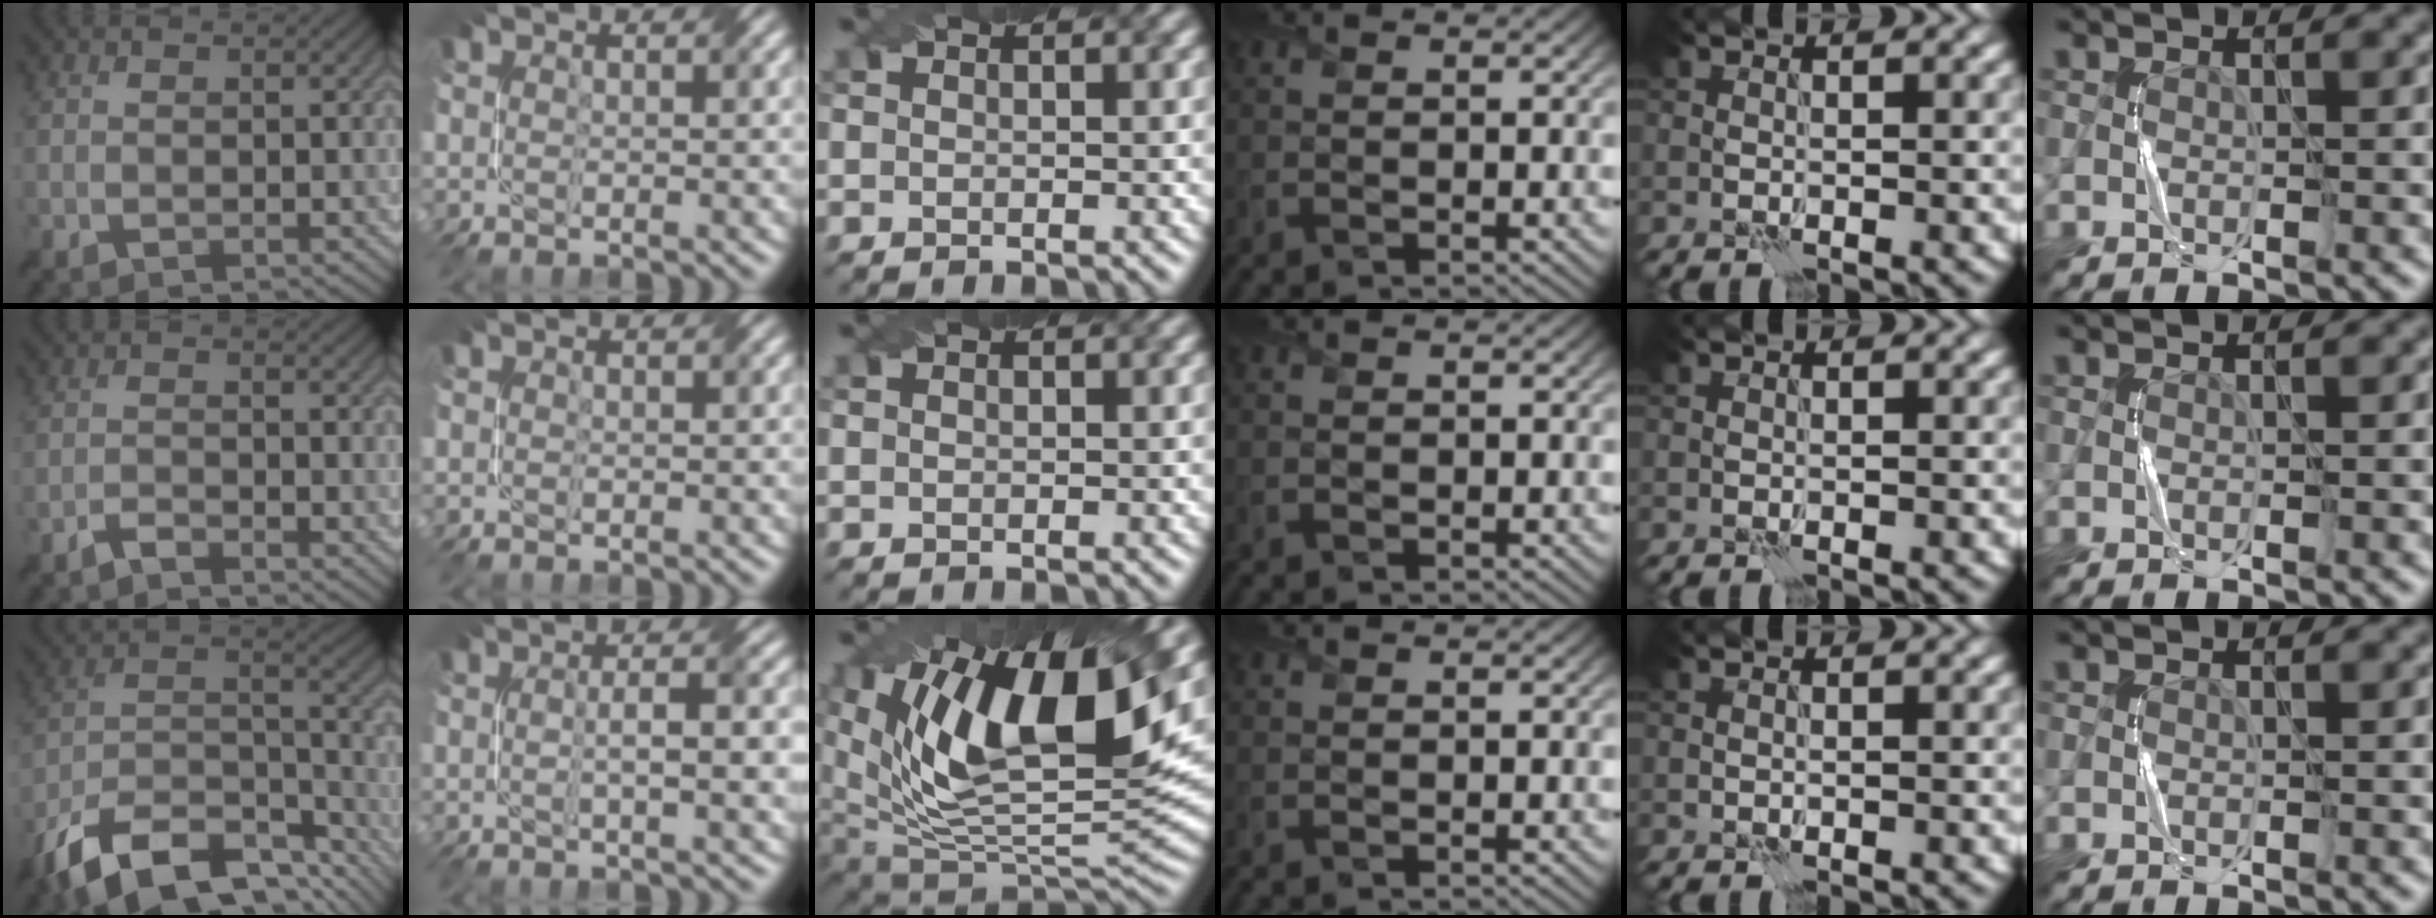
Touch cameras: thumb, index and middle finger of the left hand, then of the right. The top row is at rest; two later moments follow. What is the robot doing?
{"motion": "twist", "object": "screw"}